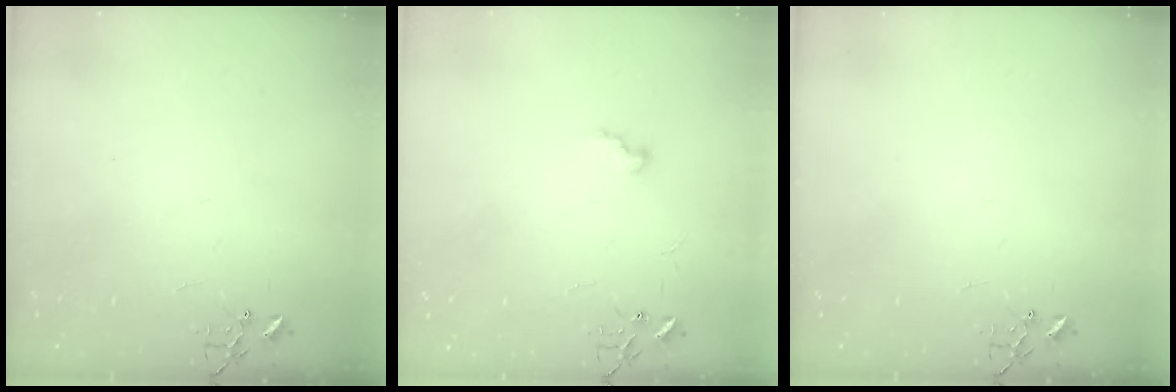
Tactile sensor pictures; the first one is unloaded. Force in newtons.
{"total": 5.3, "press": 5.3, "slide": 0.5}
{"total": 0.0}